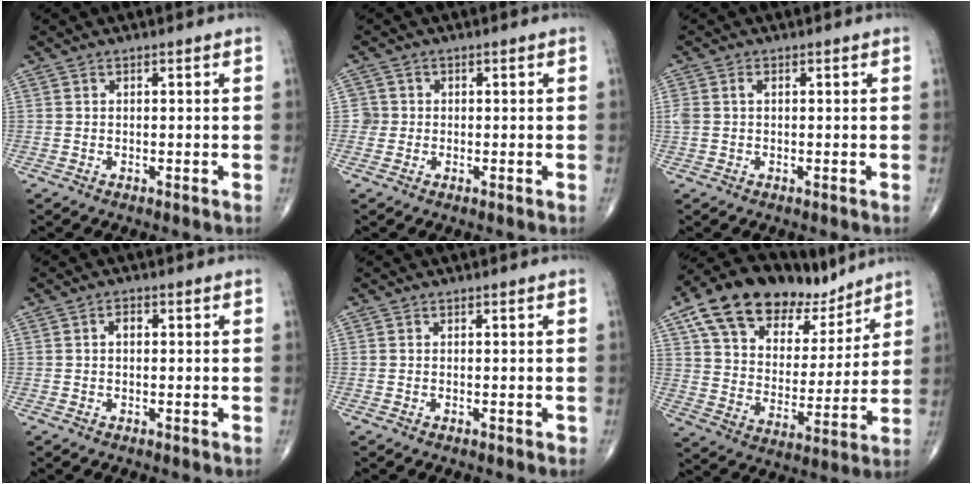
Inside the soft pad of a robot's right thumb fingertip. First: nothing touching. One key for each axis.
{"total": 2.1, "fx": -0.2, "fy": 2.1, "fz": -0.1, "tx": 0.019, "ty": 0.009, "tz": -0.007}
{"total": 2.2, "fx": 0.3, "fy": 1.5, "fz": 1.6, "tx": -0.050, "ty": 0.013, "tz": 0.009}
{"total": 1.7, "fx": 0.2, "fy": 1.0, "fz": 1.4, "tx": -0.021, "ty": 0.005, "tz": 0.002}
{"total": 0.0}
{"total": 21.2, "fx": 14.0, "fy": 11.5, "fz": 11.0, "tx": -0.149, "ty": -0.028, "tz": 0.242}